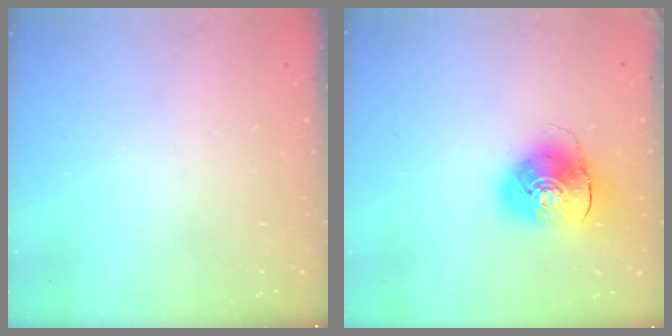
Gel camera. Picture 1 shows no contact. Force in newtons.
{"total": 10.1, "press": 10.0, "slide": 1.6}